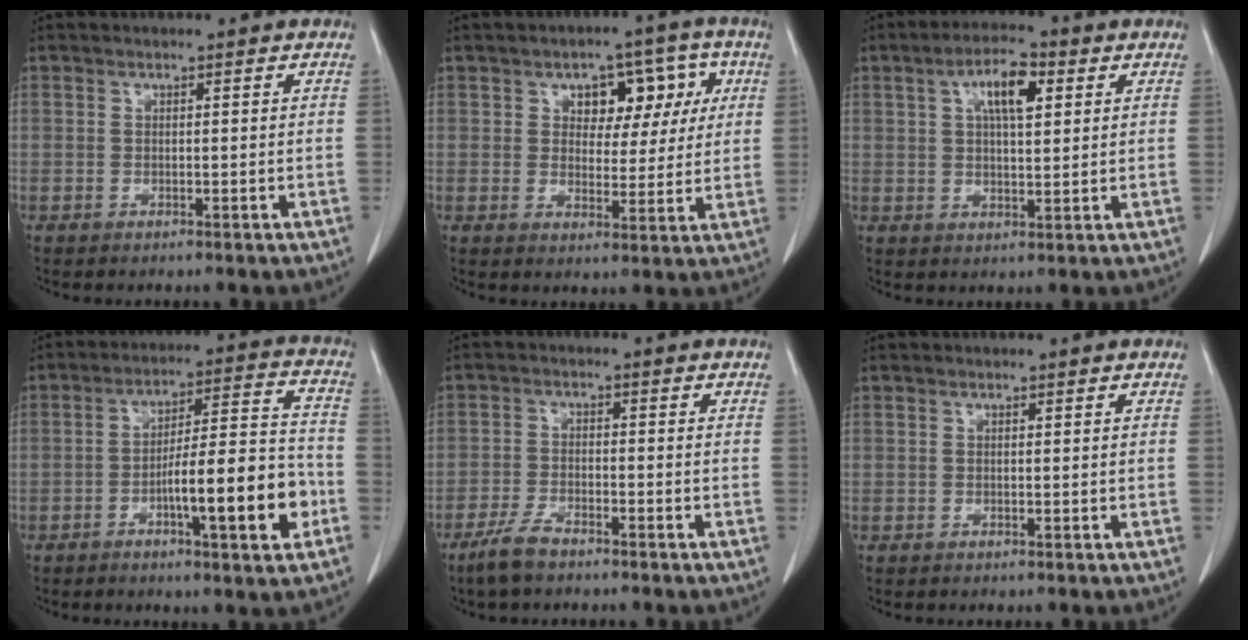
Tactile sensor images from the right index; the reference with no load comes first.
{"total": 8.3, "force": [2.8, 5.1, 5.9], "torque": [-0.061, 0.027, 0.042]}
{"total": 7.2, "force": [2.7, 2.3, 6.2], "torque": [-0.110, 0.011, 0.045]}
{"total": 13.6, "force": [-4.8, 1.6, 12.6], "torque": [-0.196, 0.012, -0.072]}
{"total": 4.3, "force": [-3.4, 1.0, 2.4], "torque": [-0.056, -0.003, -0.065]}
{"total": 0.0}